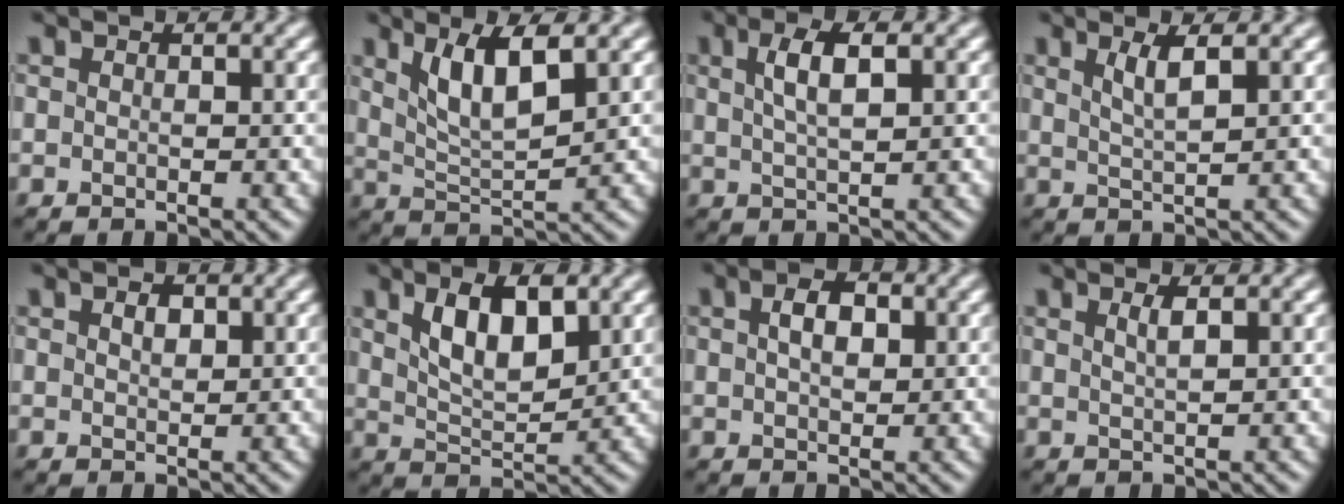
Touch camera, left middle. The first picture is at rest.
{"total": 4.7, "force": [2.3, 1.3, 3.9], "torque": [-0.077, -0.005, 0.046]}
{"total": 3.2, "force": [1.2, 0.9, 2.9], "torque": [-0.050, 0.007, 0.021]}
{"total": 2.3, "force": [1.1, 0.5, 1.9], "torque": [-0.032, 0.000, 0.020]}
{"total": 1.3, "force": [0.6, 0.8, 0.9], "torque": [-0.013, 0.001, 0.010]}
{"total": 5.4, "force": [2.3, 2.3, 4.3], "torque": [-0.081, 0.001, 0.041]}
{"total": 2.9, "force": [0.8, 1.7, 2.2], "torque": [-0.040, 0.006, 0.012]}
{"total": 1.4, "force": [0.7, 0.4, 1.2], "torque": [-0.015, 0.003, 0.009]}